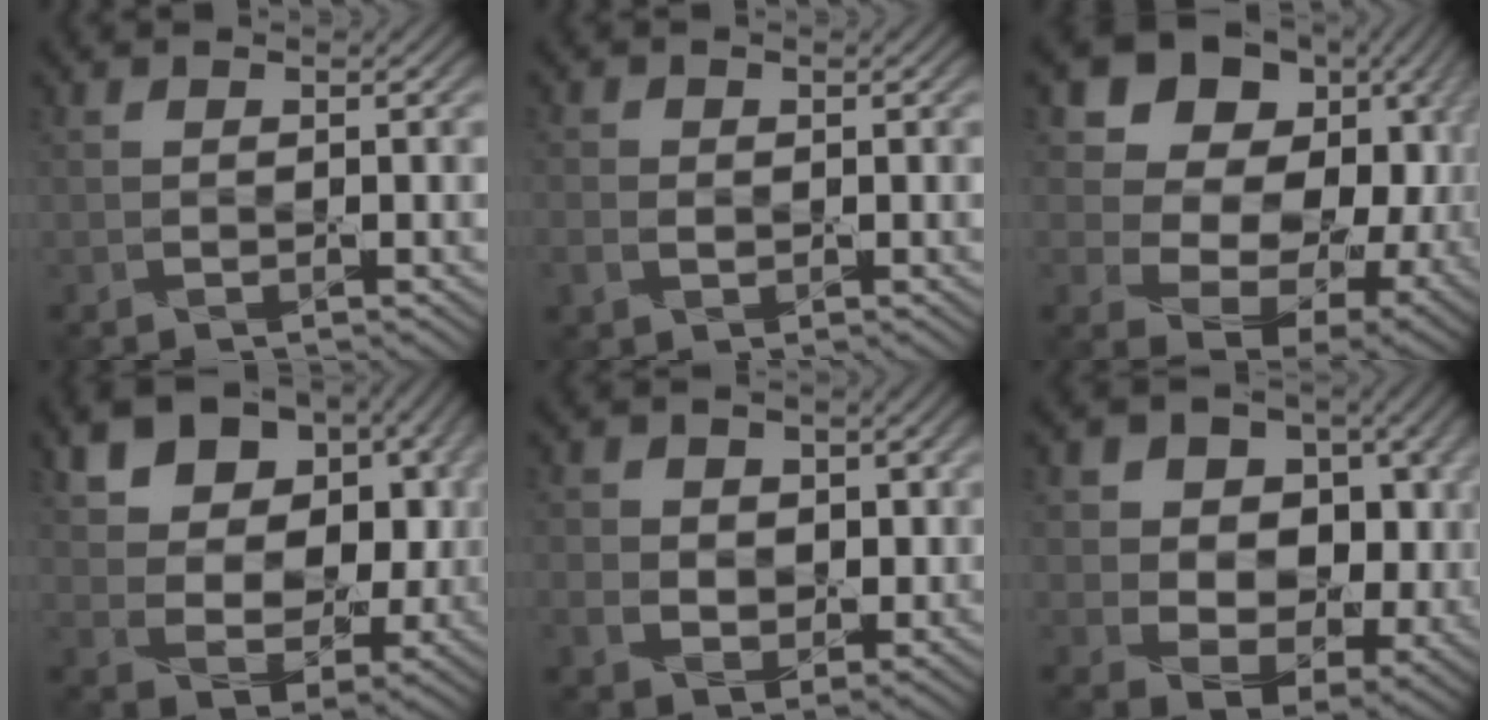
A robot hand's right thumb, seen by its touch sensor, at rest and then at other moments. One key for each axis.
{"total": 2.4, "fx": -0.3, "fy": 1.9, "fz": 1.4, "tx": -0.039, "ty": -0.003, "tz": -0.010}
{"total": 16.5, "fx": 4.2, "fy": 12.0, "fz": 10.5, "tx": -0.190, "ty": -0.007, "tz": 0.102}
{"total": 14.6, "fx": 4.8, "fy": 10.0, "fz": 9.5, "tx": -0.180, "ty": 0.008, "tz": 0.089}
{"total": 6.2, "fx": 0.8, "fy": 5.4, "fz": 2.8, "tx": -0.071, "ty": 0.000, "tz": 0.008}
{"total": 13.0, "fx": 2.5, "fy": 9.7, "fz": 8.2, "tx": -0.151, "ty": -0.007, "tz": 0.046}